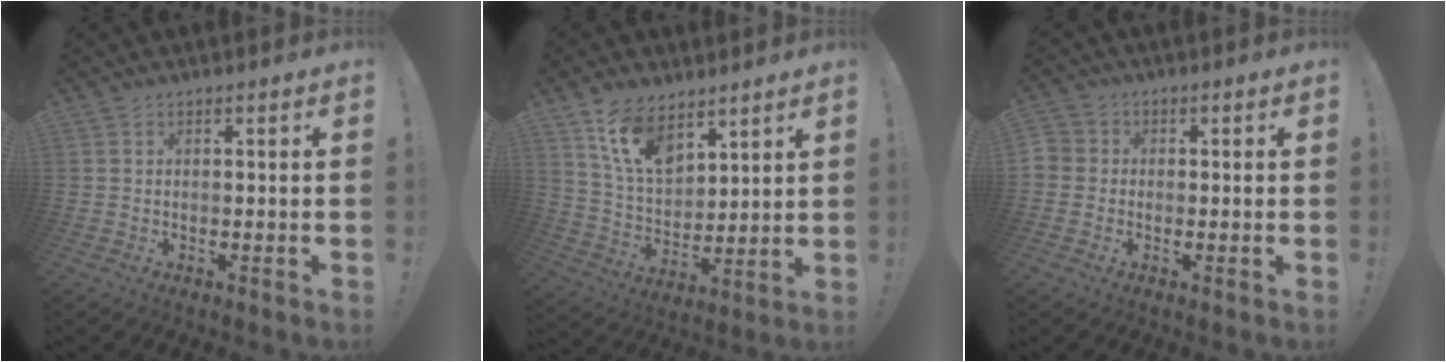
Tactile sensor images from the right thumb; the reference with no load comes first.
{"total": 13.4, "force": [9.1, 7.0, 6.8], "torque": [-0.130, -0.046, 0.175]}
{"total": 3.5, "force": [-1.0, 3.1, 1.1], "torque": [-0.021, 0.008, -0.019]}